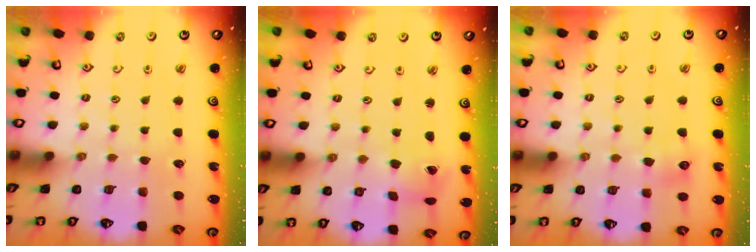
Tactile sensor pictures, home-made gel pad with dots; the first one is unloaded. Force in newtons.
{"total": 2.9, "press": 2.9, "slide": 0.4}
{"total": 5.7, "press": 5.6, "slide": 0.8}